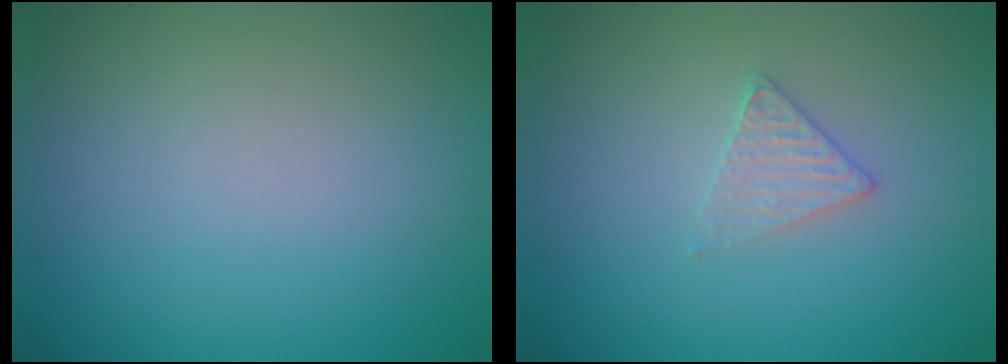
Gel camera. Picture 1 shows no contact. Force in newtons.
{"total": 1.6, "press": 1.6, "slide": 0.2}